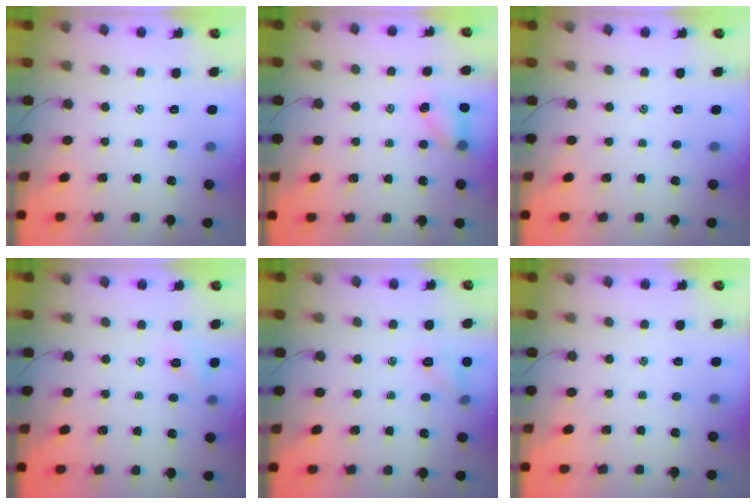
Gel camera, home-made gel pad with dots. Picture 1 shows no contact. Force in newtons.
{"total": 4.1, "press": 4.0, "slide": 0.7}
{"total": 0.0}
{"total": 2.2, "press": 2.2, "slide": 0.6}
{"total": 6.0, "press": 5.7, "slide": 1.7}
{"total": 0.0}